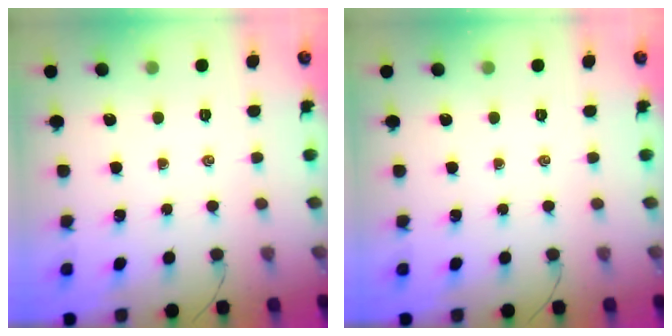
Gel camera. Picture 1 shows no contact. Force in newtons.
{"total": 0.0}